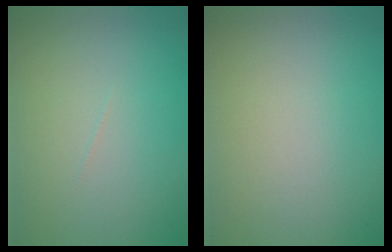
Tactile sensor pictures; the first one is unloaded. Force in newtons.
{"total": 0.0}